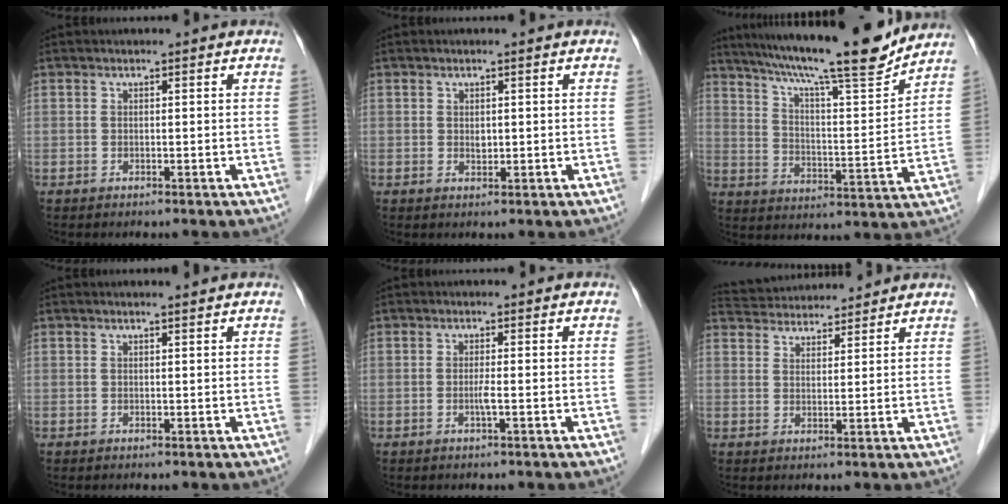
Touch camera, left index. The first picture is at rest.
{"total": 1.0, "force": [0.2, 0.6, 0.7], "torque": [-0.012, -0.001, 0.006]}
{"total": 19.4, "force": [16.7, 0.7, 9.9], "torque": [-0.163, -0.003, 0.251]}
{"total": 1.1, "force": [1.0, -0.1, 0.5], "torque": [-0.011, 0.005, 0.019]}
{"total": 1.3, "force": [-0.4, -0.3, 1.2], "torque": [-0.027, -0.002, -0.008]}
{"total": 9.8, "force": [9.4, 1.7, 1.9], "torque": [-0.035, 0.033, 0.146]}